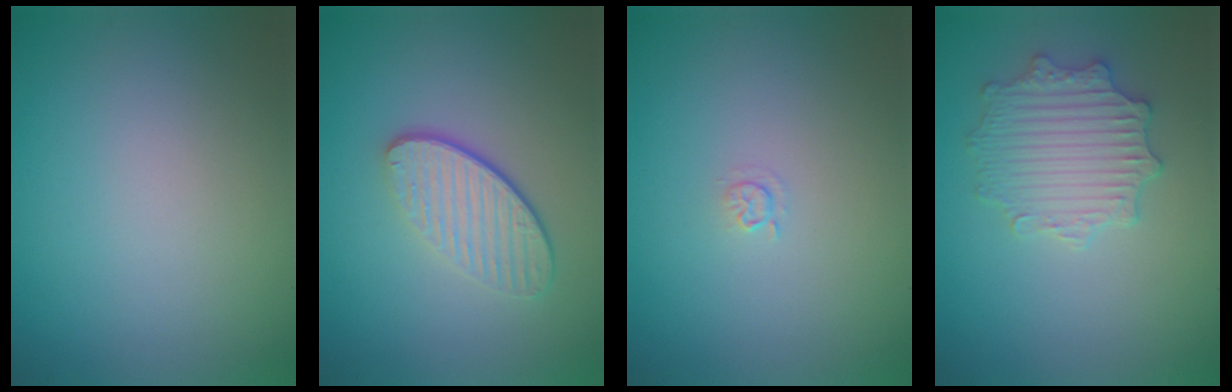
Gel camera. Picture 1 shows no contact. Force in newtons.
{"total": 3.8, "press": 2.8, "slide": 2.6}
{"total": 0.7, "press": 0.3, "slide": 0.6}
{"total": 3.7, "press": 3.5, "slide": 1.4}